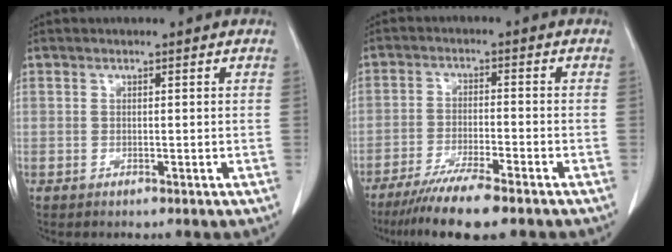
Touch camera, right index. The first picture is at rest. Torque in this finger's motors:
{"motor_torque": [0.12, -0.08, 0.50, 0.13]}